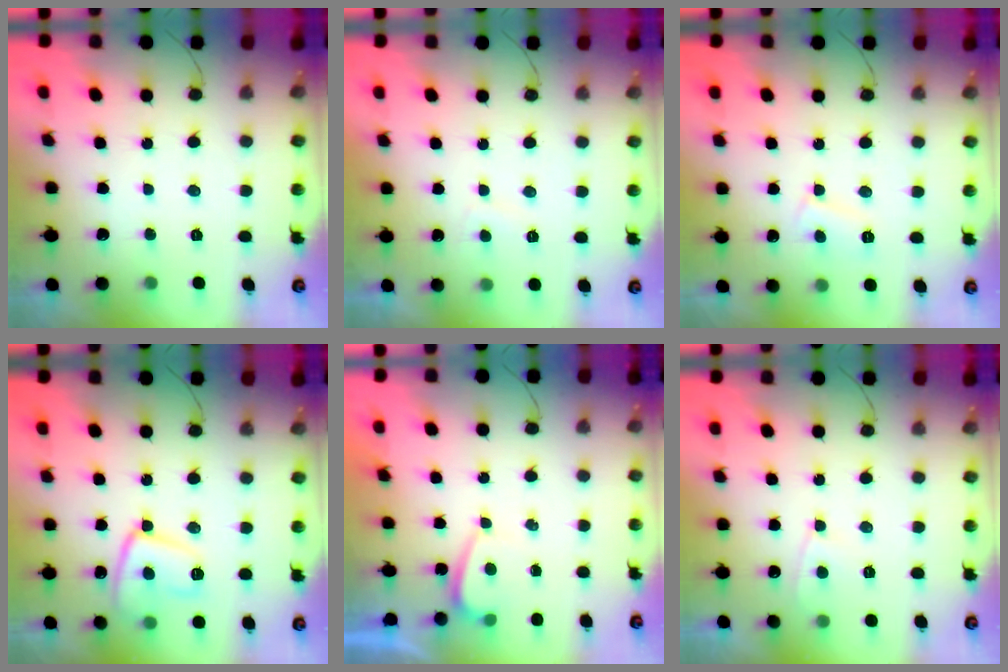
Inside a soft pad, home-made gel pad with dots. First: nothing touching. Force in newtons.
{"total": 2.8, "press": 2.7, "slide": 0.6}
{"total": 5.0, "press": 4.9, "slide": 0.5}
{"total": 11.5, "press": 11.5, "slide": 1.1}
{"total": 1.1, "press": 0.9, "slide": 0.6}
{"total": 4.0, "press": 4.0, "slide": 0.4}